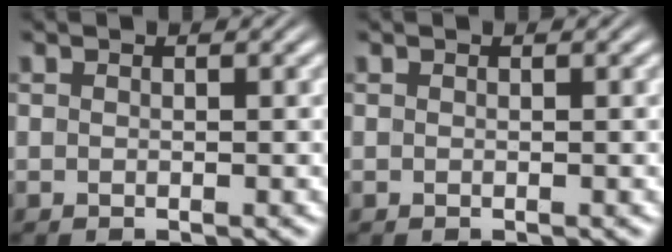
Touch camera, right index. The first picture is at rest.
{"total": 0.0}